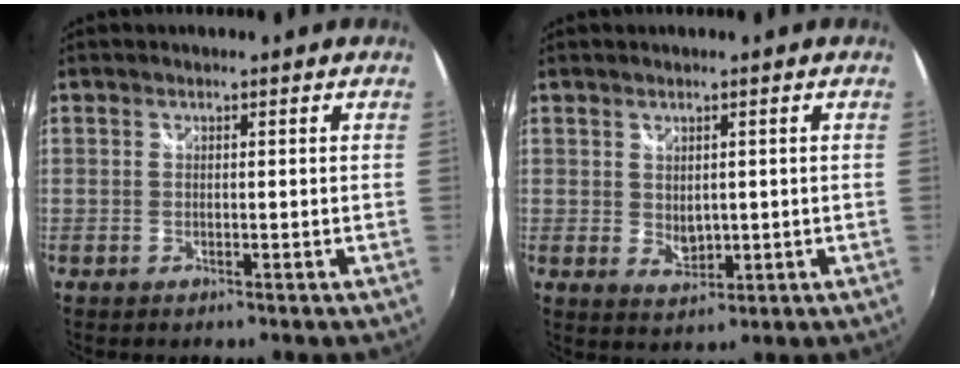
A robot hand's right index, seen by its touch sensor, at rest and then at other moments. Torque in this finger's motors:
{"motor_torque": [-0.66, 0.90, 0.04, 0.03]}